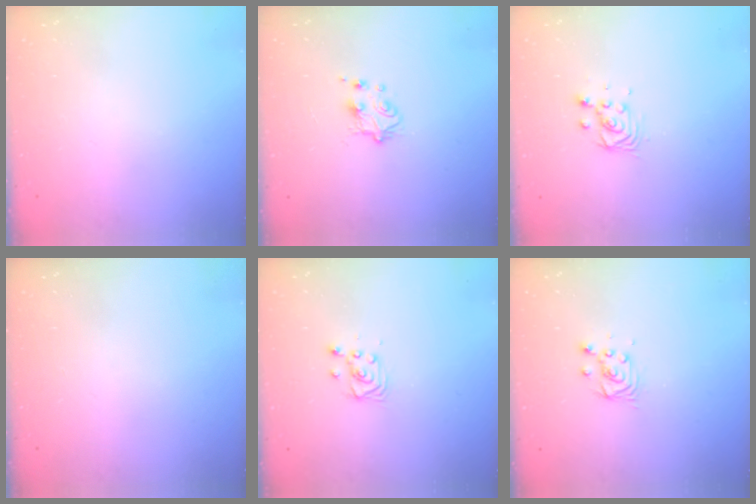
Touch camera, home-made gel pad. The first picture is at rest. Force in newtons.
{"total": 5.3, "press": 5.2, "slide": 0.6}
{"total": 3.6, "press": 3.6, "slide": 0.1}
{"total": 0.0}
{"total": 3.5, "press": 3.5, "slide": 0.4}
{"total": 4.2, "press": 4.2, "slide": 0.5}